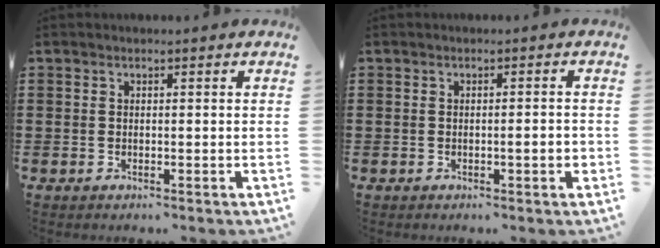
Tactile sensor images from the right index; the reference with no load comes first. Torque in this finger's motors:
{"motor_torque": [0.89, 0.17, 0.25, 0.13]}